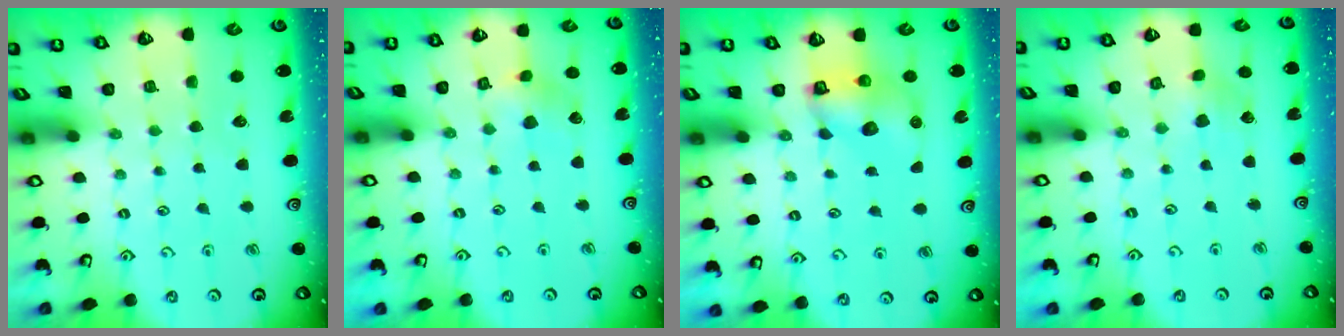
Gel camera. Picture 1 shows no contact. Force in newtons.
{"total": 5.0, "press": 4.9, "slide": 0.7}
{"total": 8.4, "press": 8.4, "slide": 0.5}
{"total": 4.1, "press": 4.0, "slide": 0.4}